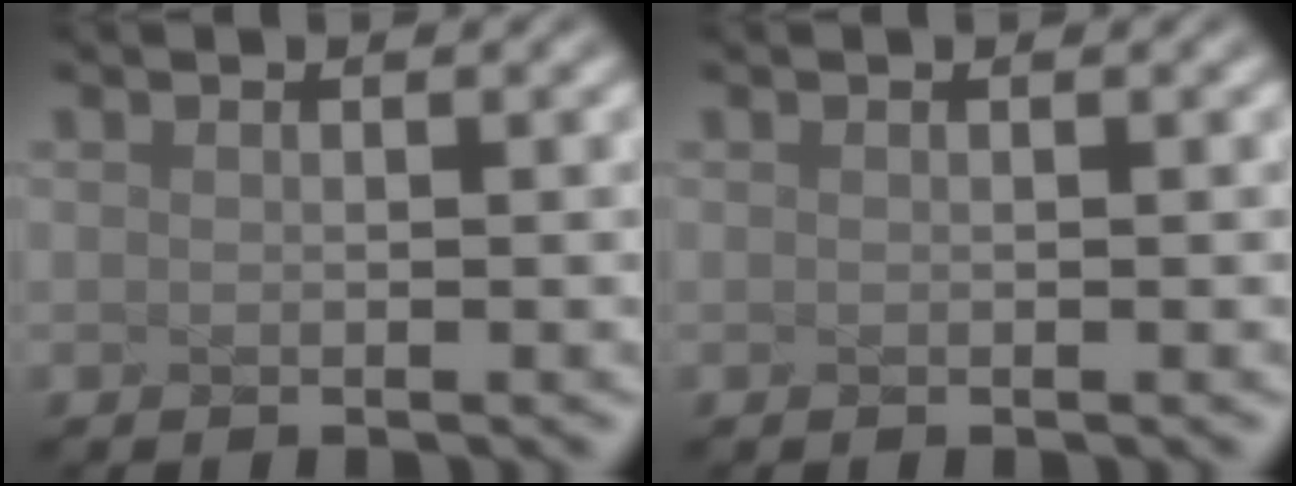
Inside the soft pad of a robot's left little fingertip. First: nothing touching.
{"total": 0.0}